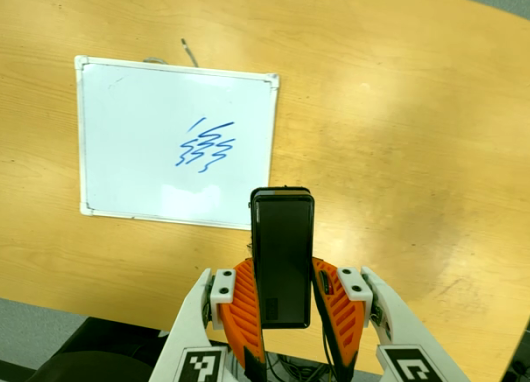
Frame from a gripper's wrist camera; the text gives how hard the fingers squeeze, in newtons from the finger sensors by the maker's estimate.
{"total": 4.1, "left": 2.9, "right": 5.3}